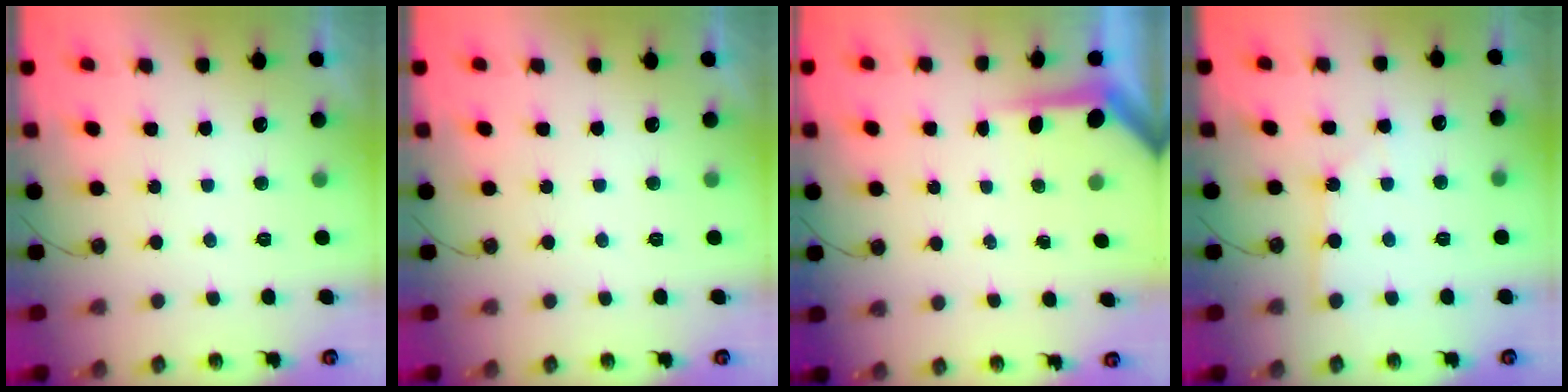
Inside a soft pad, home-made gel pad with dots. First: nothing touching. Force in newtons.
{"total": 0.0}
{"total": 3.8, "press": 3.8, "slide": 0.4}
{"total": 2.0, "press": 2.0, "slide": 0.3}